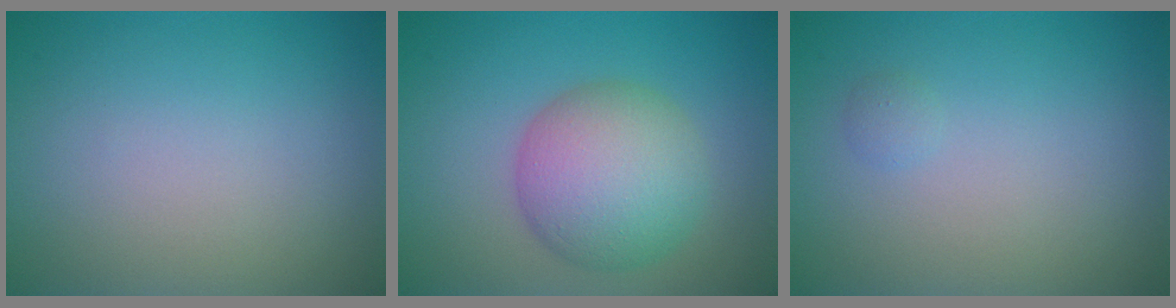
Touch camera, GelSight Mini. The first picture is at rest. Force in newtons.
{"total": 7.0, "press": 7.0, "slide": 0.2}
{"total": 0.6, "press": 0.6, "slide": 0.0}